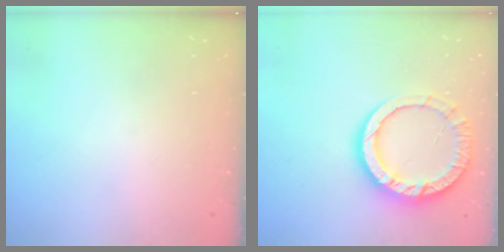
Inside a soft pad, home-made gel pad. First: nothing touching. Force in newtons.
{"total": 13.2, "press": 13.1, "slide": 1.6}